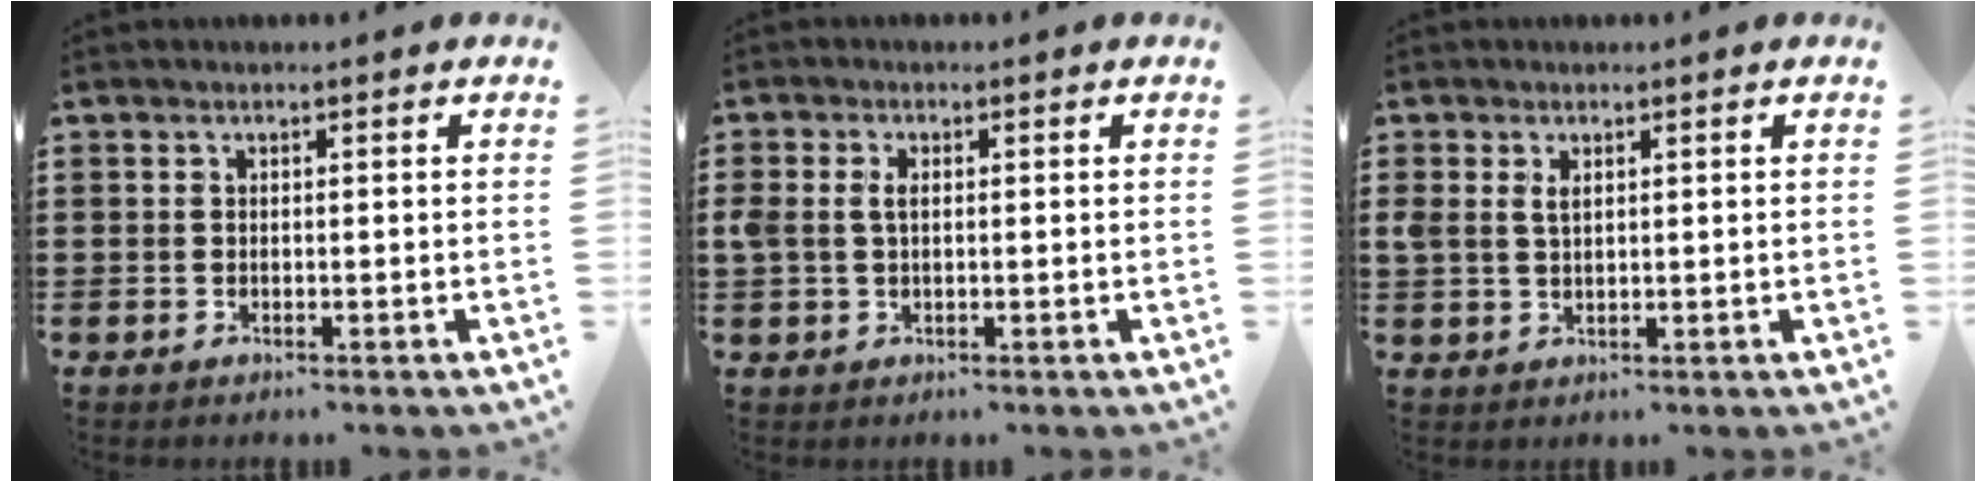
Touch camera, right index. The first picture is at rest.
{"total": 2.4, "force": [0.3, 1.5, 1.8], "torque": [-0.047, 0.005, 0.003]}
{"total": 2.1, "force": [0.9, 1.2, 1.5], "torque": [-0.033, 0.005, 0.017]}